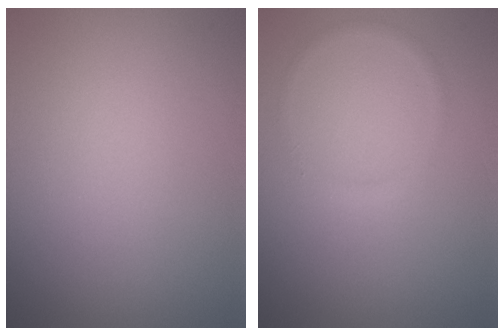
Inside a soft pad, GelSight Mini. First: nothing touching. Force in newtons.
{"total": 0.8, "press": 0.8, "slide": 0.1}